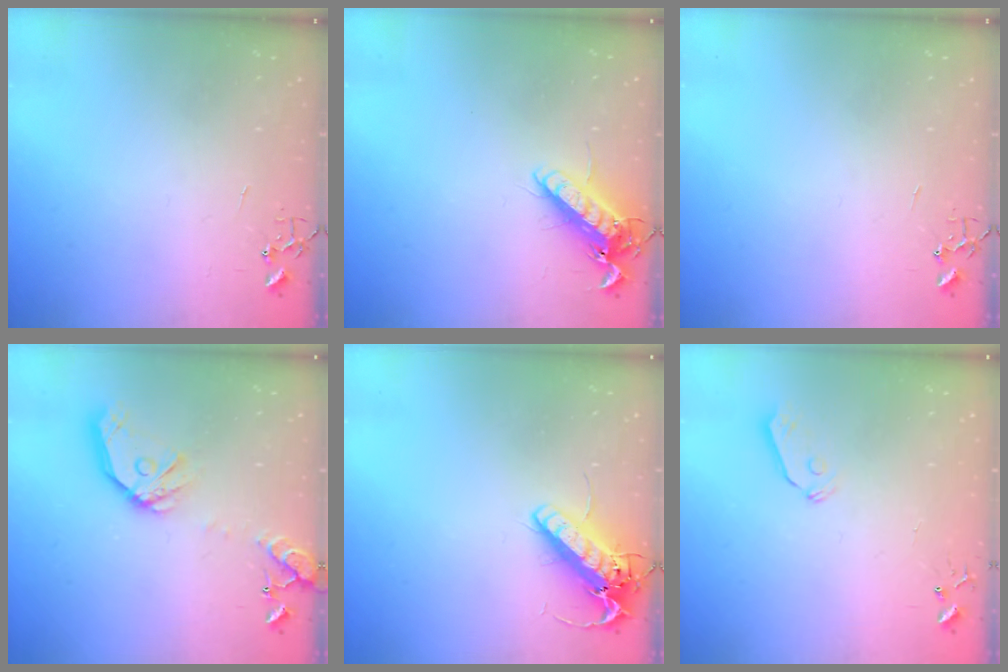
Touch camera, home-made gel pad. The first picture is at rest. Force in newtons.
{"total": 12.8, "press": 12.7, "slide": 1.9}
{"total": 0.0}
{"total": 16.8, "press": 16.6, "slide": 2.9}
{"total": 14.8, "press": 14.5, "slide": 2.9}
{"total": 6.1, "press": 6.1, "slide": 0.5}